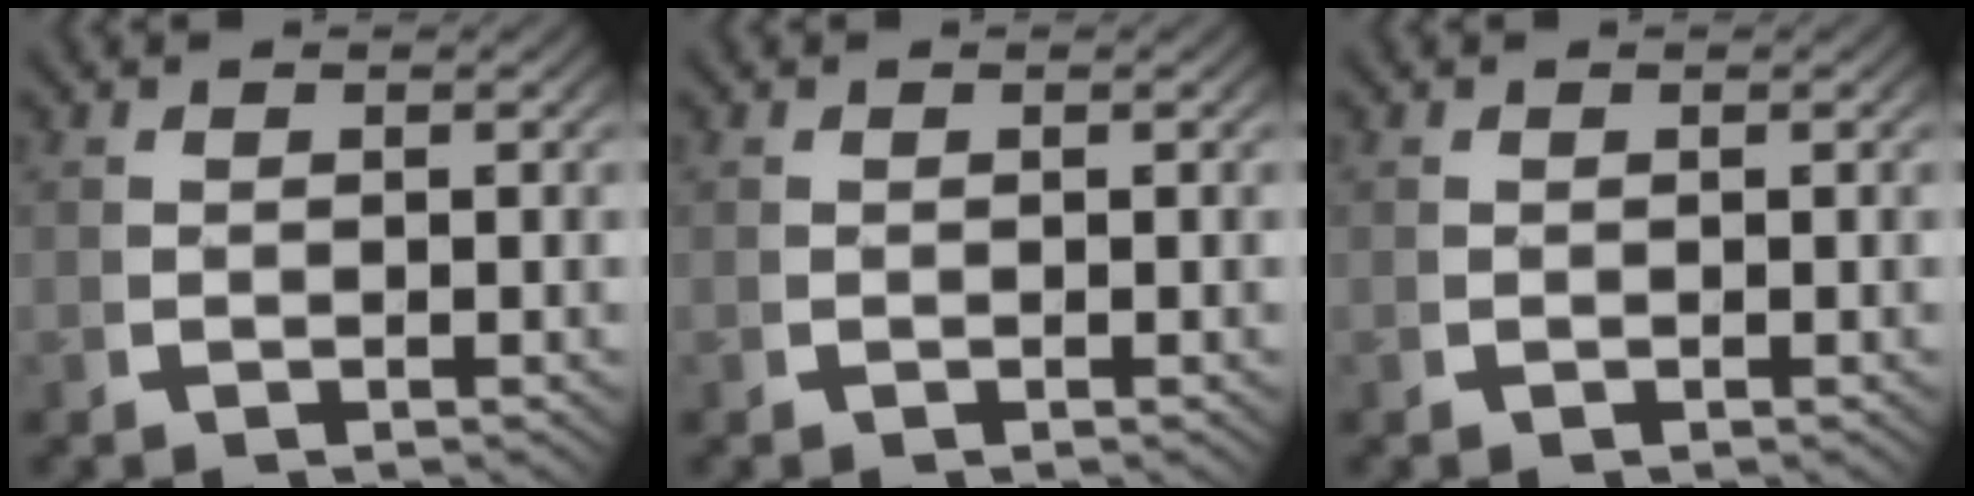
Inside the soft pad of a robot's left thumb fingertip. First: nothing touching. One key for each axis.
{"total": 0.0}
{"total": 0.0}